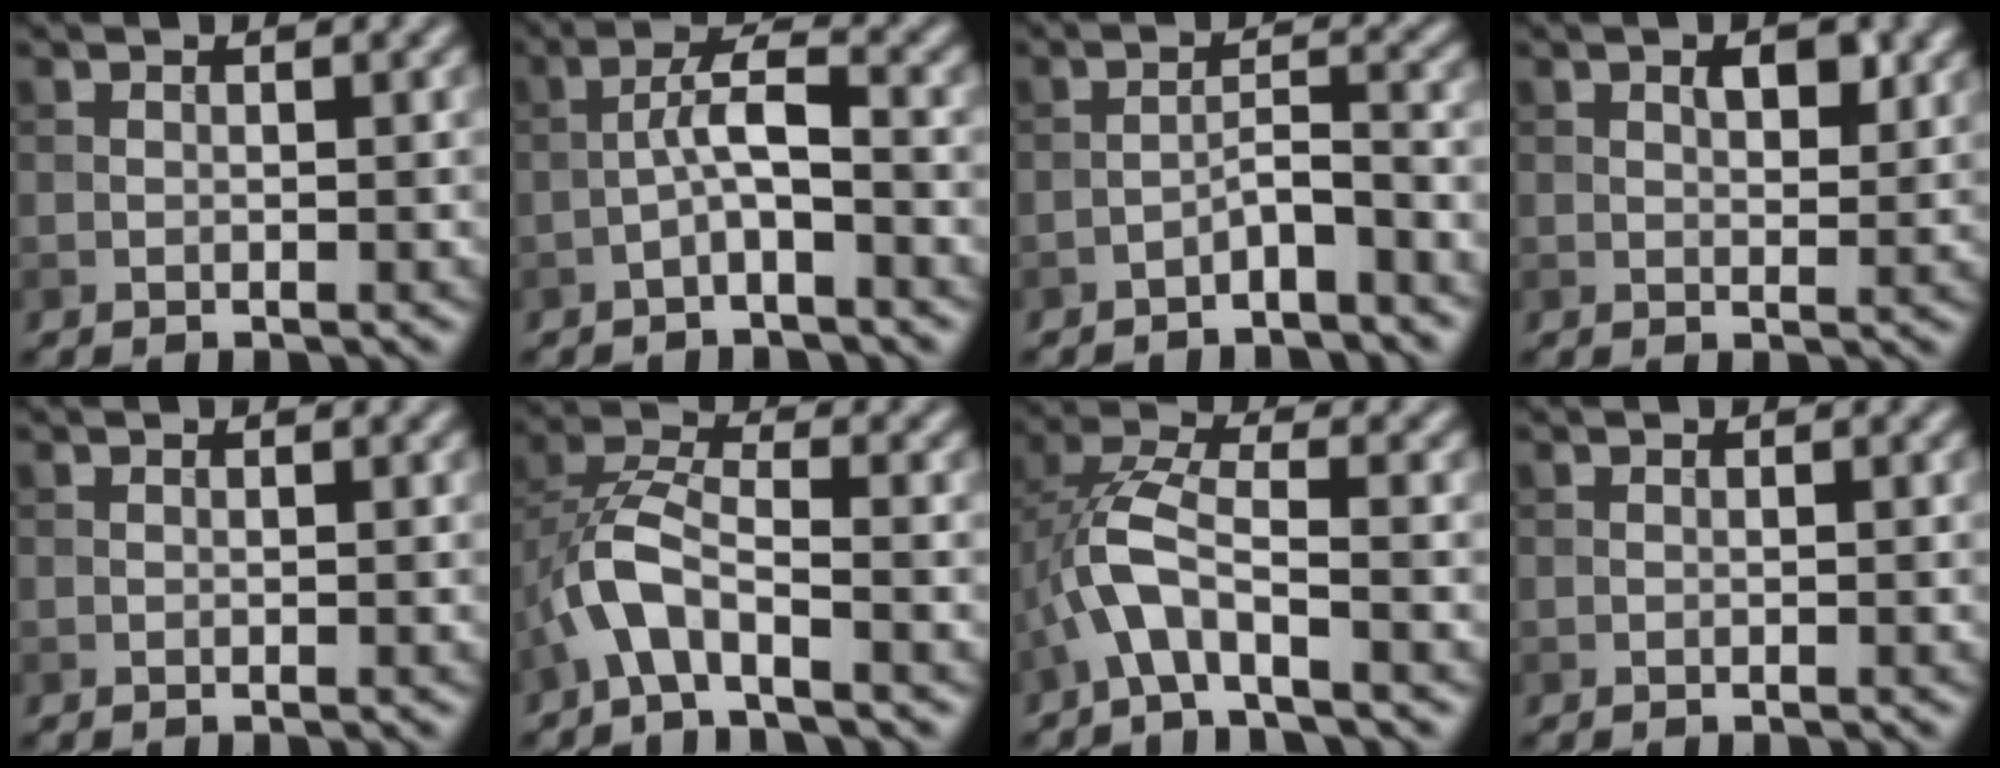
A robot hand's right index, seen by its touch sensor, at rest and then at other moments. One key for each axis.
{"total": 3.2, "fx": -1.2, "fy": 0.6, "fz": 2.8, "tx": -0.057, "ty": 0.015, "tz": -0.030}
{"total": 2.9, "fx": -2.2, "fy": 0.5, "fz": 1.8, "tx": -0.031, "ty": 0.014, "tz": -0.043}
{"total": 2.4, "fx": 1.0, "fy": 1.2, "fz": 1.8, "tx": -0.025, "ty": -0.003, "tz": 0.017}
{"total": 0.0}
{"total": 4.8, "fx": -2.4, "fy": 1.8, "fz": 3.7, "tx": -0.083, "ty": 0.012, "tz": -0.055}
{"total": 5.1, "fx": -2.2, "fy": 1.8, "fz": 4.3, "tx": -0.094, "ty": 0.014, "tz": -0.048}
{"total": 0.0}